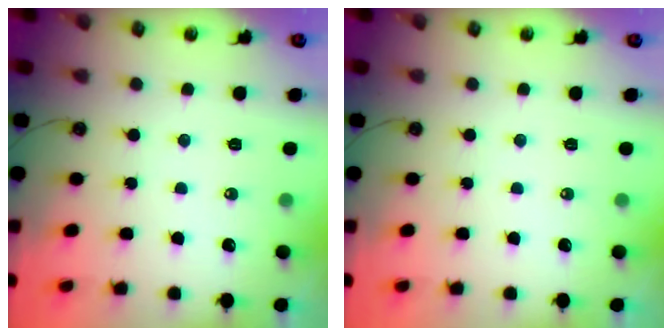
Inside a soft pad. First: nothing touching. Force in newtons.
{"total": 0.0}